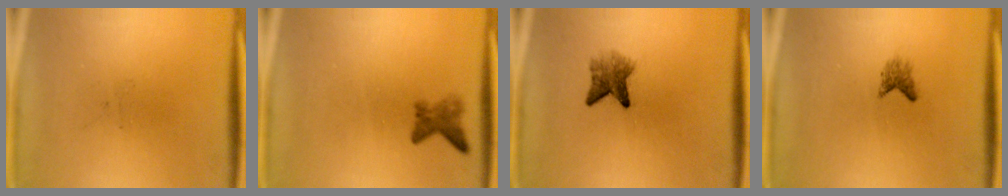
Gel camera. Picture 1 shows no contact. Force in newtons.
{"total": 2.0}
{"total": 3.6}
{"total": 1.4}